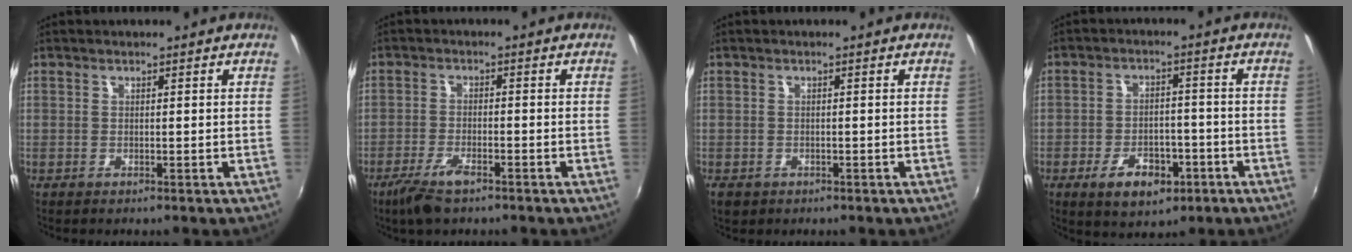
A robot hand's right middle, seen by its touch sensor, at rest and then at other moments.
{"total": 5.9, "force": [-4.1, 1.7, 3.9], "torque": [-0.098, -0.011, -0.079]}
{"total": 2.5, "force": [-1.2, 1.9, 1.2], "torque": [-0.026, -0.005, -0.016]}
{"total": 8.7, "force": [-4.5, 5.1, 5.5], "torque": [-0.115, 0.004, -0.060]}